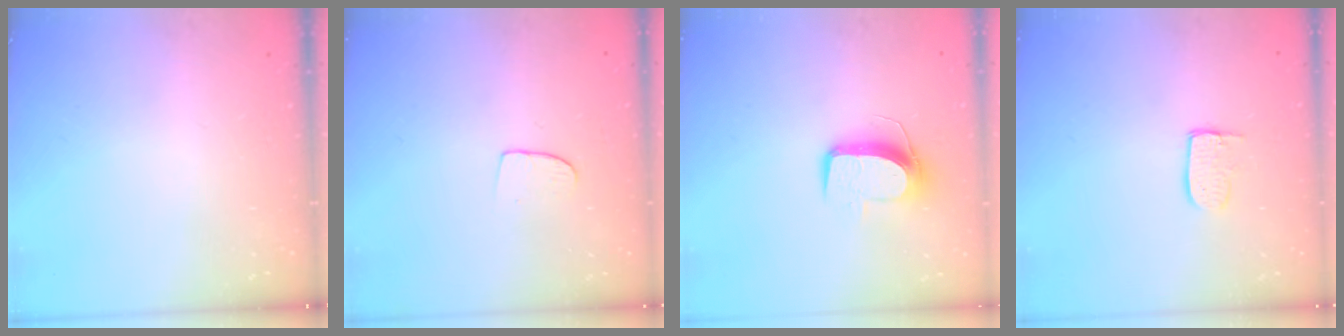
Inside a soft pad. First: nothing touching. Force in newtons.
{"total": 6.3, "press": 6.3, "slide": 0.5}
{"total": 10.5, "press": 10.5, "slide": 0.8}
{"total": 6.3, "press": 6.3, "slide": 0.5}